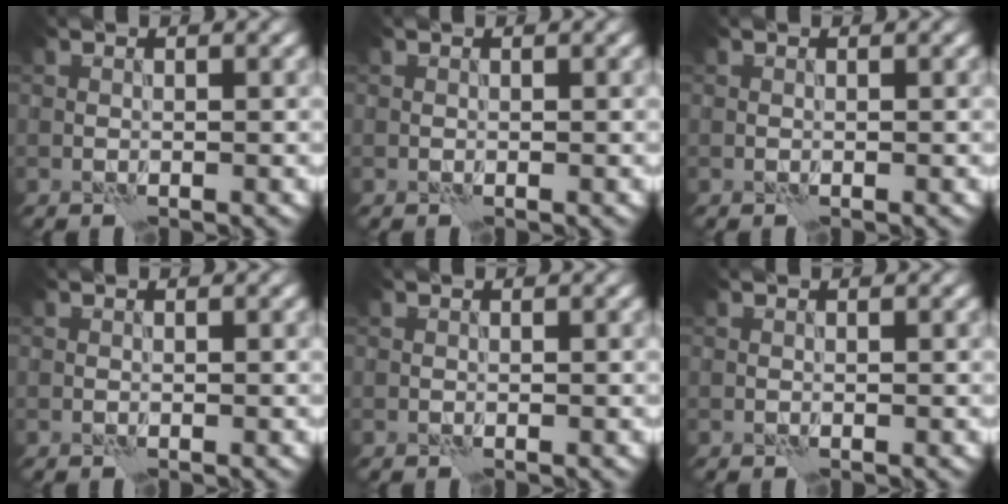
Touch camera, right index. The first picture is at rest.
{"total": 0.0}
{"total": 0.0}
{"total": 0.0}
{"total": 0.0}
{"total": 0.0}